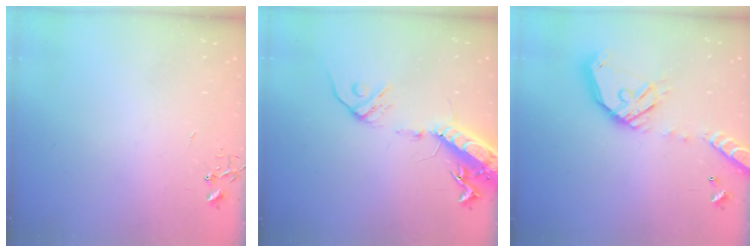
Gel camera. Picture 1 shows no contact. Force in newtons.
{"total": 16.2, "press": 15.8, "slide": 3.4}
{"total": 19.5, "press": 19.2, "slide": 3.4}